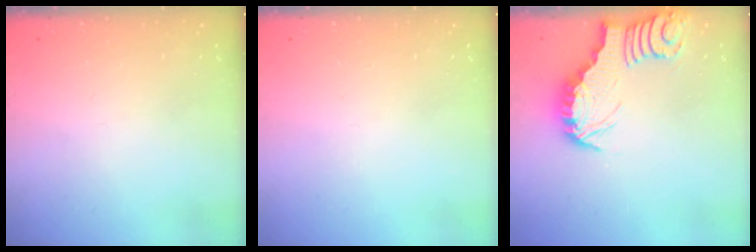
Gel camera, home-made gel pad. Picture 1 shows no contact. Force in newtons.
{"total": 0.0}
{"total": 2.6, "press": 2.6, "slide": 0.2}